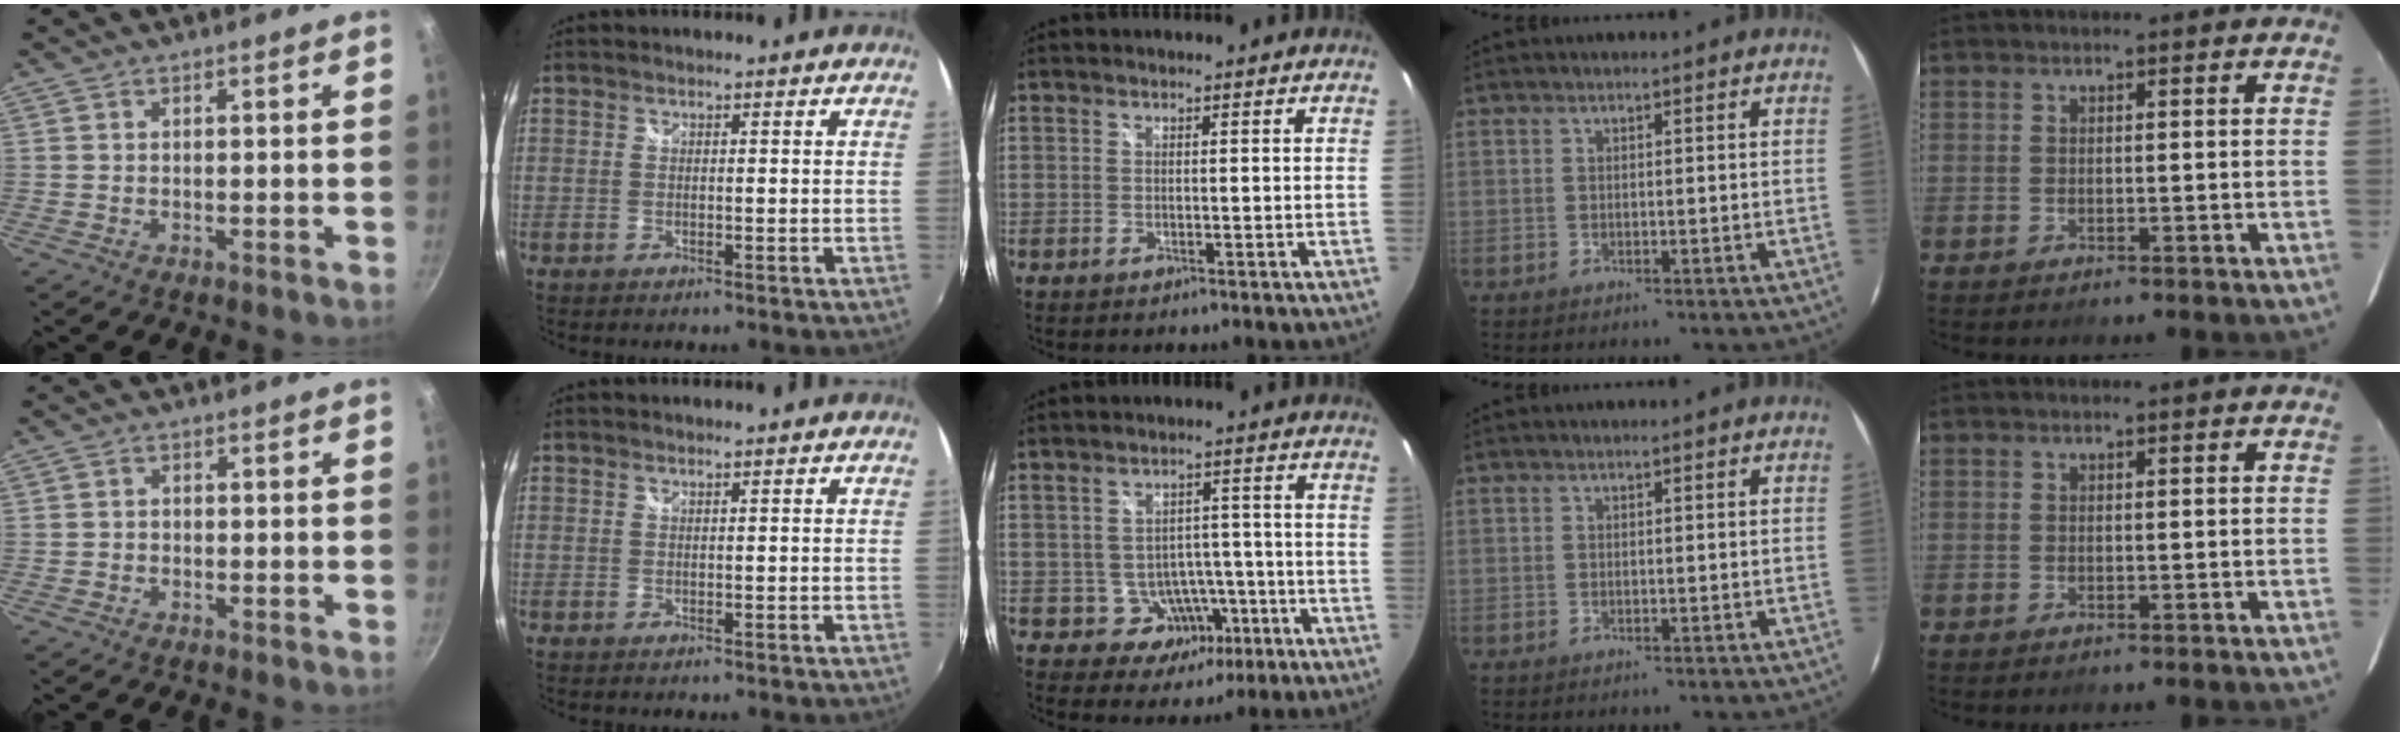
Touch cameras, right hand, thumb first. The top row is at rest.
{"thumb": {"total": 1.1, "force": [-0.4, 0.9, 0.4], "torque": [-0.006, 0.003, -0.010]}, "middle": {"total": 7.5, "force": [-2.9, 6.5, 2.4], "torque": [-0.052, 0.023, -0.019]}}